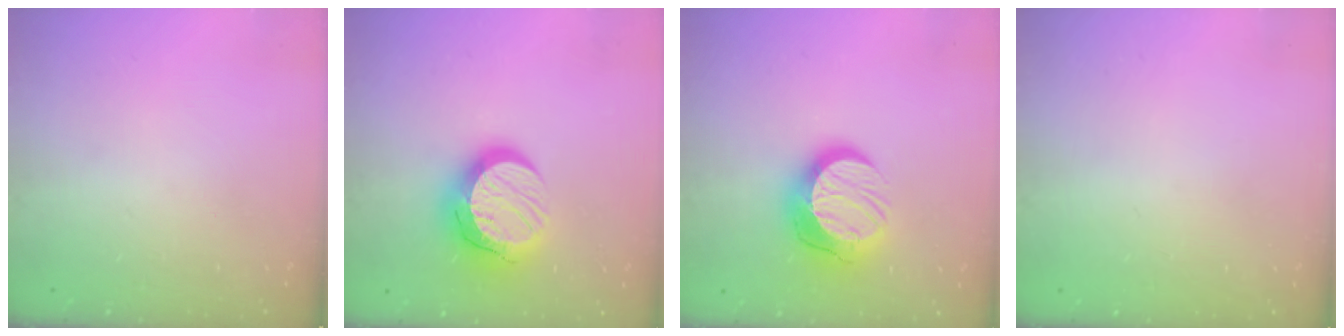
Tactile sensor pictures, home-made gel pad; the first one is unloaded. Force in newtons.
{"total": 16.3, "press": 16.3, "slide": 1.1}
{"total": 15.4, "press": 15.3, "slide": 1.2}
{"total": 0.6, "press": 0.5, "slide": 0.1}